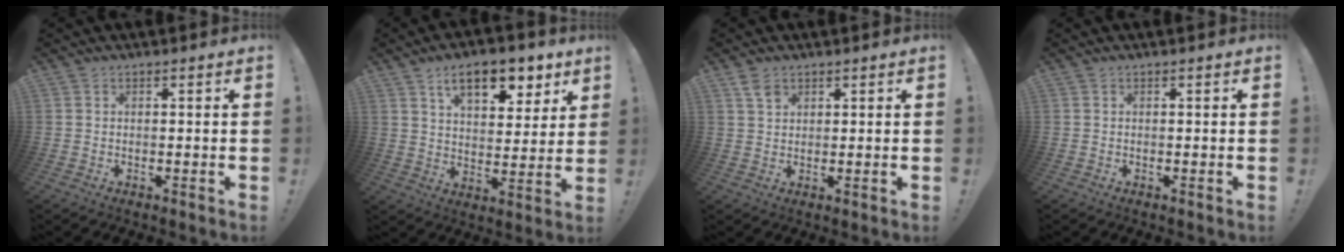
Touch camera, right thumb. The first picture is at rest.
{"total": 13.5, "force": [7.9, 6.6, 8.6], "torque": [-0.115, -0.040, 0.134]}
{"total": 3.1, "force": [2.0, 1.8, 1.7], "torque": [-0.026, -0.006, 0.036]}
{"total": 0.0}